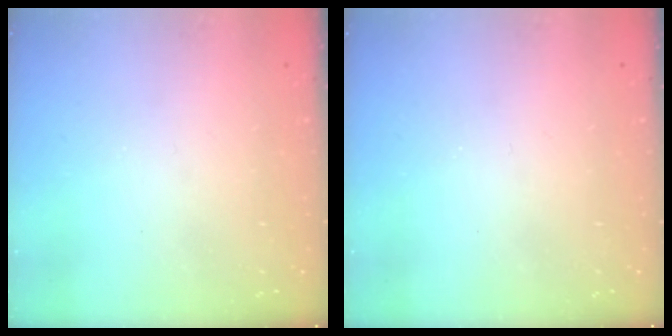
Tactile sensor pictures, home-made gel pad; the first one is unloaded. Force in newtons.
{"total": 0.0}